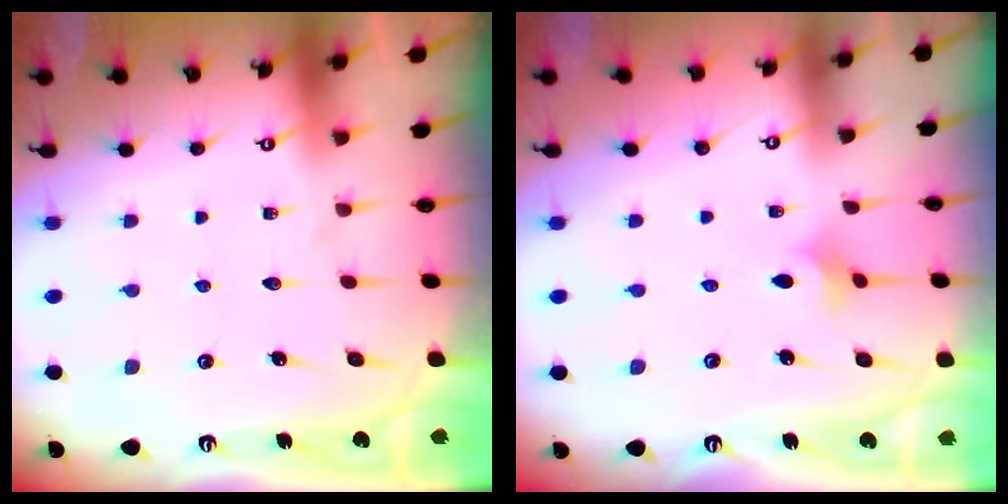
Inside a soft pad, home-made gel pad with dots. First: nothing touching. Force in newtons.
{"total": 2.3, "press": 2.2, "slide": 0.5}